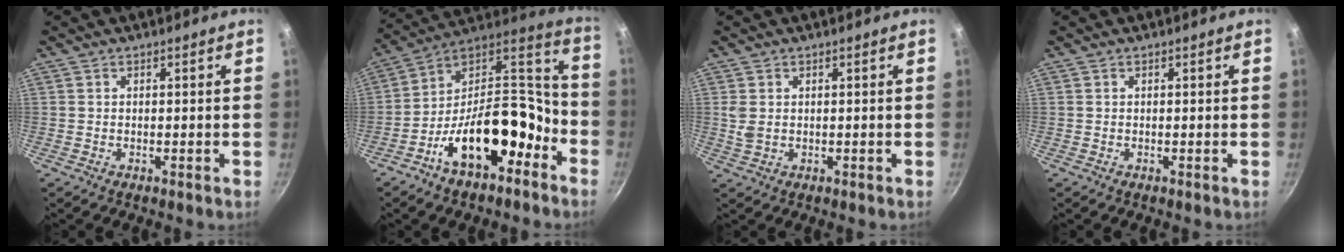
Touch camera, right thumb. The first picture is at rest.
{"total": 21.8, "force": [-10.0, 11.5, 15.6], "torque": [-0.202, 0.096, -0.175]}
{"total": 2.8, "force": [0.5, 1.9, 1.9], "torque": [-0.037, -0.001, 0.014]}
{"total": 0.0}